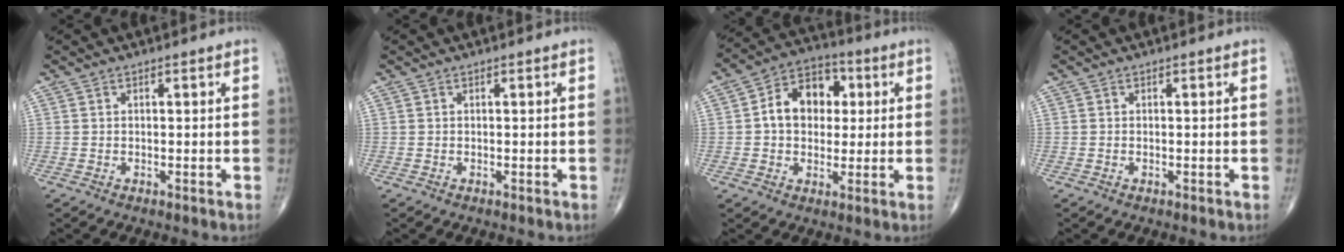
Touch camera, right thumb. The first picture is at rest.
{"total": 0.0}
{"total": 10.3, "force": [1.4, 7.8, 6.6], "torque": [-0.072, 0.019, 0.014]}
{"total": 0.0}